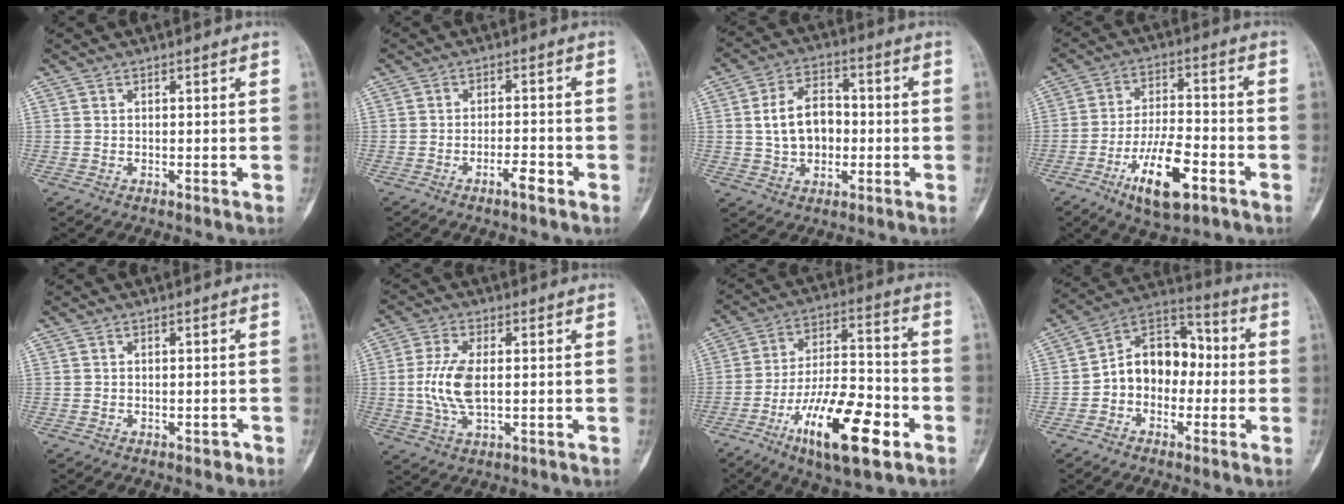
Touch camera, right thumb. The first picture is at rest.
{"total": 3.6, "force": [-2.2, 0.9, 2.7], "torque": [-0.042, 0.016, -0.039]}
{"total": 10.1, "force": [-0.1, 7.1, 7.2], "torque": [-0.100, 0.018, -0.006]}
{"total": 13.0, "force": [-6.1, 4.9, 10.3], "torque": [-0.177, 0.026, -0.103]}
{"total": 1.0, "force": [-0.6, 0.6, 0.6], "torque": [-0.003, 0.004, -0.010]}
{"total": 8.5, "force": [0.0, 4.0, 7.5], "torque": [-0.169, -0.003, 0.002]}
{"total": 19.1, "force": [-8.7, 6.5, 15.7], "torque": [-0.258, 0.046, -0.143]}
{"total": 12.3, "force": [-1.3, 9.2, 8.0], "torque": [-0.087, 0.050, -0.040]}